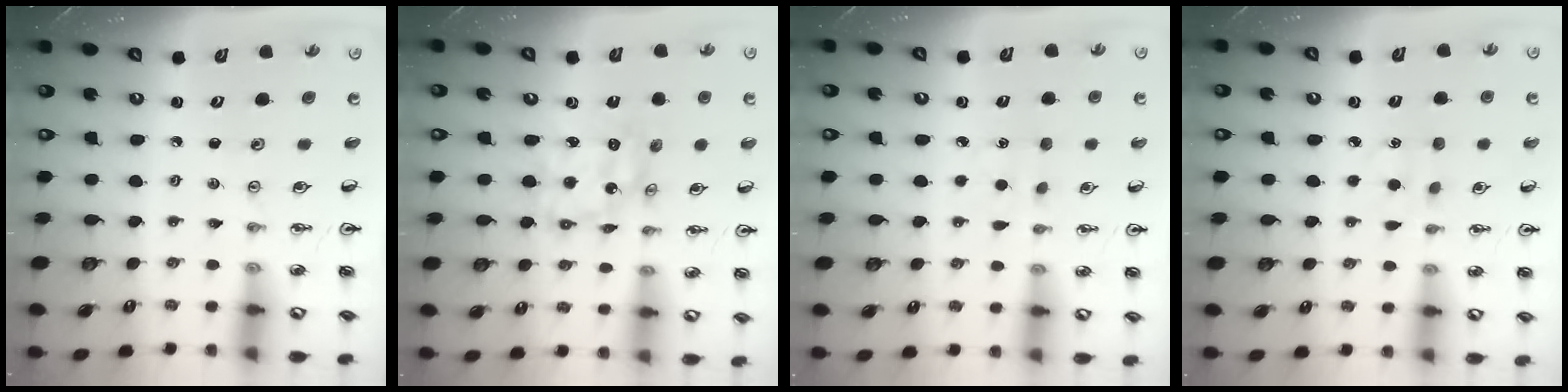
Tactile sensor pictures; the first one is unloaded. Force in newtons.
{"total": 9.4, "press": 9.4, "slide": 0.9}
{"total": 3.6, "press": 3.6, "slide": 0.5}
{"total": 3.6, "press": 3.6, "slide": 0.4}